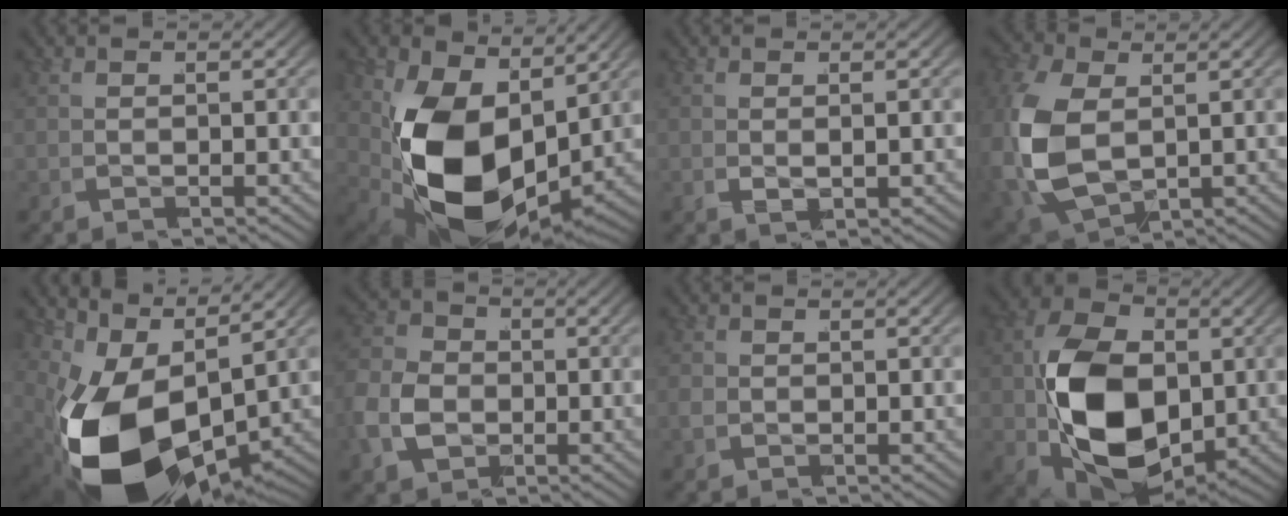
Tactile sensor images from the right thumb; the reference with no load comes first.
{"total": 15.9, "force": [-2.0, 9.7, 12.4], "torque": [-0.290, -0.071, 0.000]}
{"total": 0.7, "force": [0.2, 0.2, 0.6], "torque": [-0.010, 0.003, 0.003]}
{"total": 8.4, "force": [-1.5, 6.2, 5.5], "torque": [-0.169, -0.044, -0.008]}
{"total": 18.7, "force": [-4.7, 11.2, 14.2], "torque": [-0.299, -0.077, -0.041]}
{"total": 5.9, "force": [-1.5, 5.0, 2.8], "torque": [-0.082, -0.016, -0.026]}
{"total": 1.5, "force": [-0.5, 1.4, 0.3], "torque": [-0.017, -0.006, -0.006]}
{"total": 14.4, "force": [-2.6, 9.8, 10.3], "torque": [-0.238, -0.062, -0.019]}